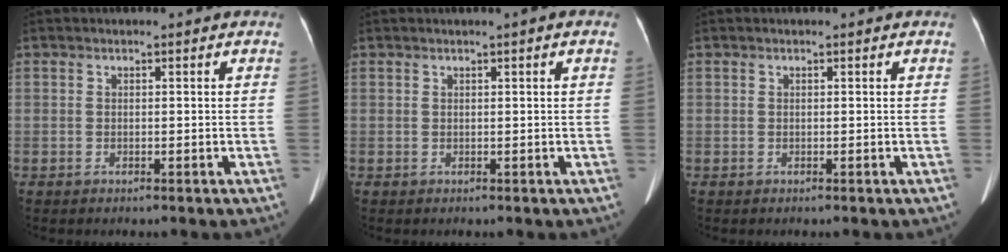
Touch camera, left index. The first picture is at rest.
{"total": 0.8, "force": [0.3, -0.1, 0.8], "torque": [-0.012, 0.003, 0.004]}
{"total": 0.0}